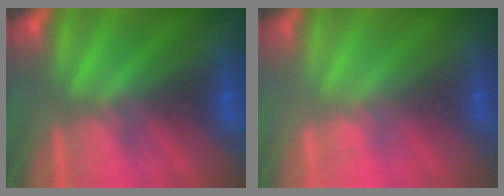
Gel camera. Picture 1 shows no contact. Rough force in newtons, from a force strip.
{"total": 2.3}